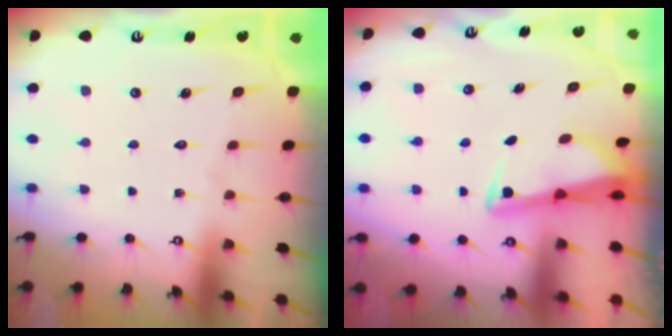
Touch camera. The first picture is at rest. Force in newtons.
{"total": 2.7, "press": 2.7, "slide": 0.5}